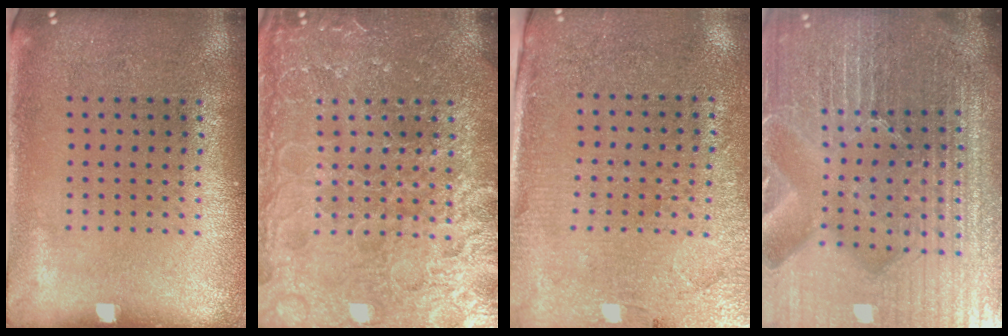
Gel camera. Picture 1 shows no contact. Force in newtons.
{"total": 7.0, "press": 7.0, "slide": 1.0}
{"total": 2.9, "press": 2.7, "slide": 1.1}
{"total": 6.6, "press": 5.9, "slide": 3.0}